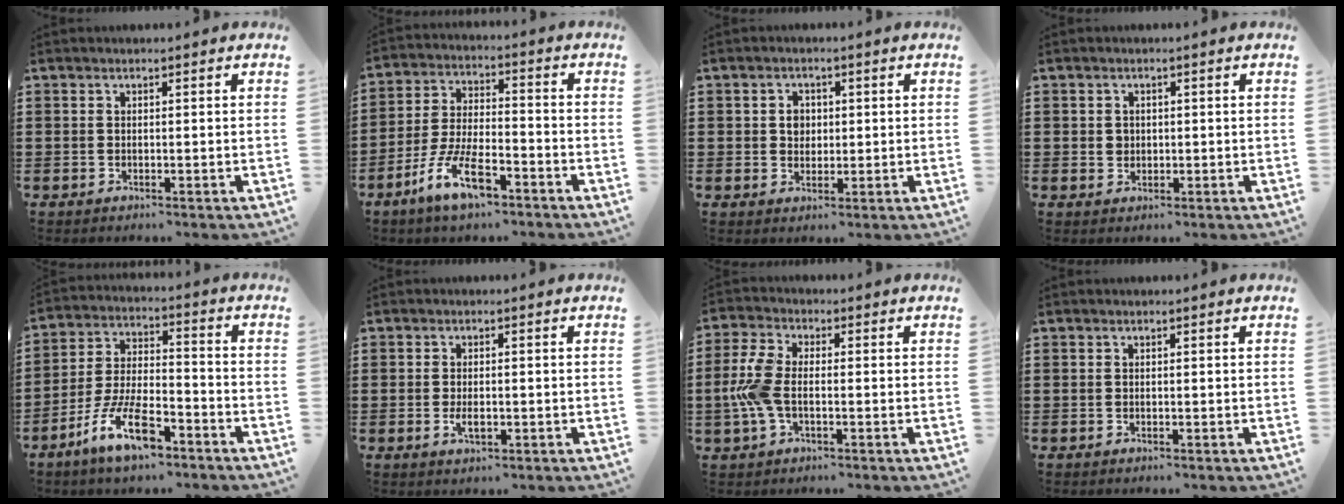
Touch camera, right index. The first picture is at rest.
{"total": 9.6, "force": [-5.9, 3.2, 6.8], "torque": [-0.155, 0.001, -0.112]}
{"total": 2.7, "force": [0.4, 2.4, 1.2], "torque": [-0.034, 0.010, 0.004]}
{"total": 1.5, "force": [0.1, 1.5, 0.4], "torque": [-0.012, 0.009, 0.002]}
{"total": 10.5, "force": [-6.6, 3.5, 7.4], "torque": [-0.160, 0.008, -0.126]}
{"total": 2.3, "force": [-0.6, 0.9, 2.1], "torque": [-0.039, -0.002, -0.009]}
{"total": 6.9, "force": [-1.1, 3.5, 5.9], "torque": [-0.145, -0.003, -0.027]}
{"total": 0.0}